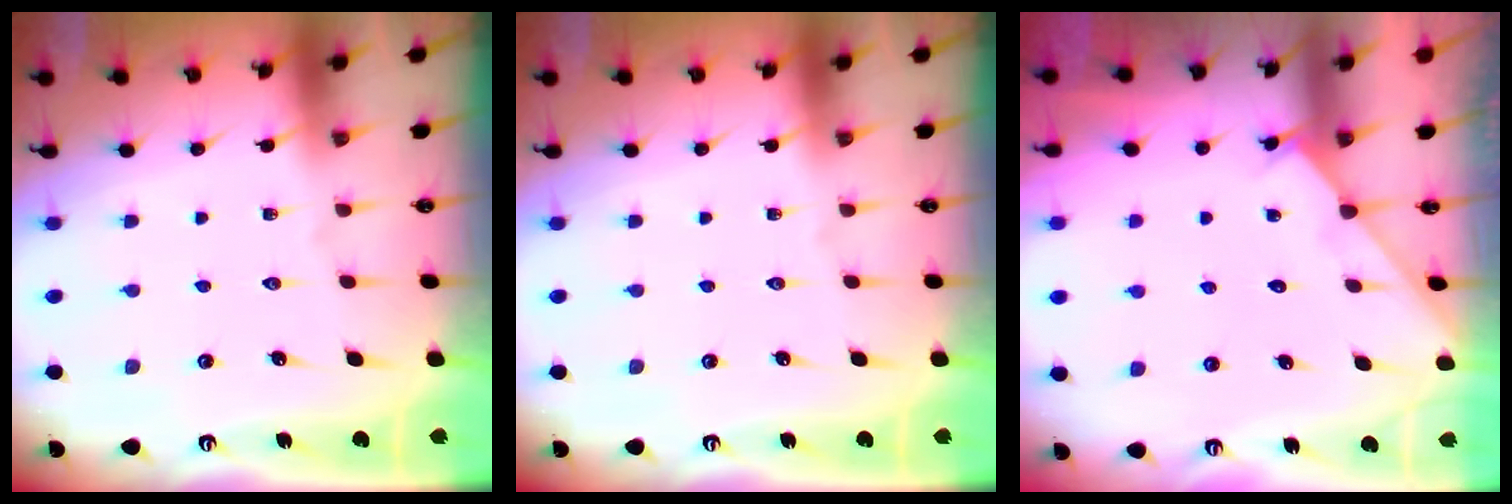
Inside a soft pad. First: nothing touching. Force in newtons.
{"total": 0.0}
{"total": 3.2, "press": 3.1, "slide": 0.3}